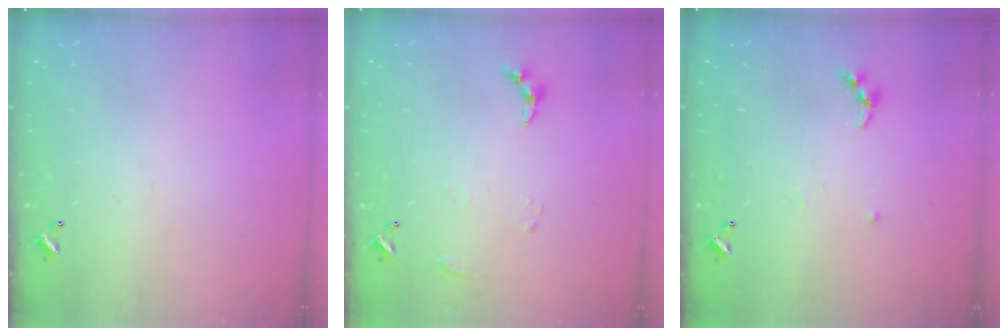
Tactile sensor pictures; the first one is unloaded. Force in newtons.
{"total": 4.6, "press": 4.6, "slide": 0.4}
{"total": 5.3, "press": 5.2, "slide": 0.7}